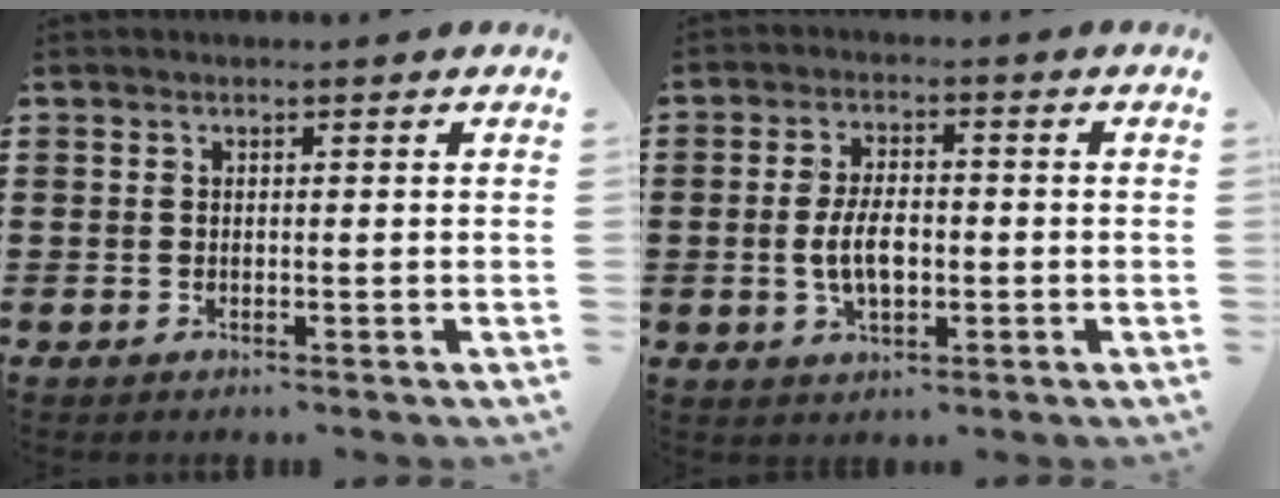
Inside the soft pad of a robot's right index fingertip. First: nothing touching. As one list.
[{"total": 5.8, "force": [-0.7, 3.0, 4.9], "torque": [-0.095, 0.000, -0.017]}]